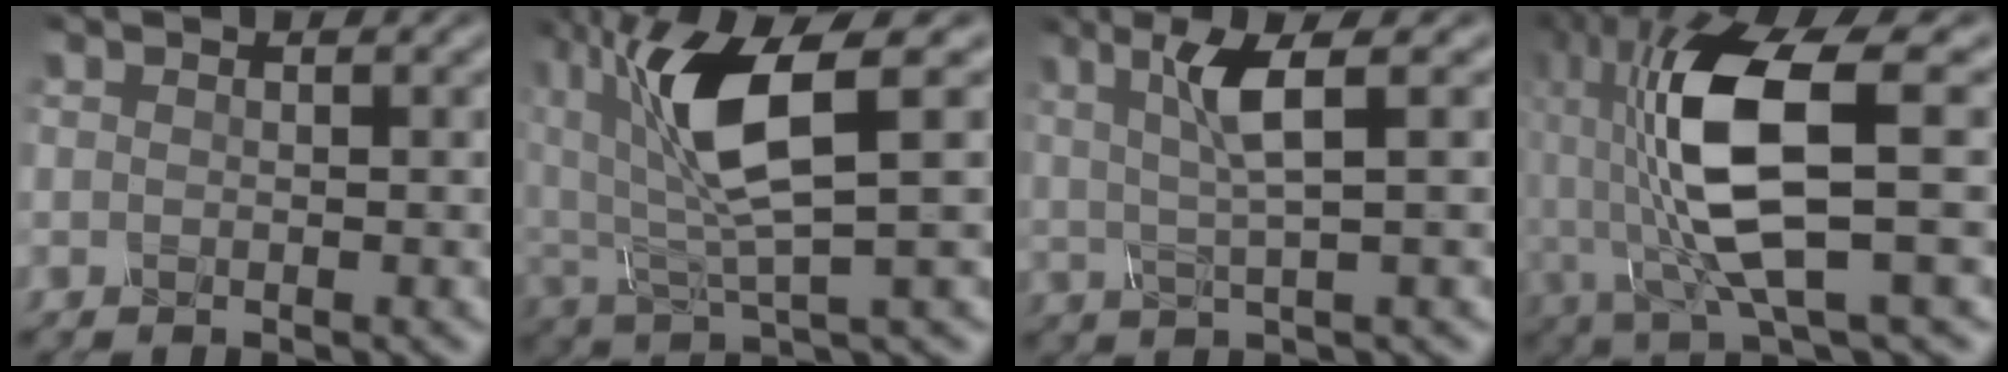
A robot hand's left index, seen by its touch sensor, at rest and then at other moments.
{"total": 6.8, "force": [2.5, 1.7, 6.1], "torque": [-0.139, 0.005, 0.054]}
{"total": 3.4, "force": [1.4, -0.1, 3.1], "torque": [-0.074, 0.005, 0.037]}
{"total": 10.4, "force": [0.2, 2.8, 10.0], "torque": [-0.222, 0.008, 0.015]}